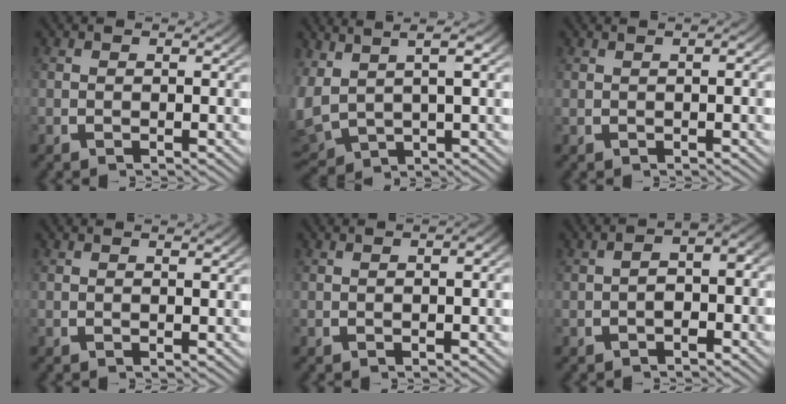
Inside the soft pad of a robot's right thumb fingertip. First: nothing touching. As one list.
[{"total": 9.0, "force": [1.4, 6.3, 6.3], "torque": [-0.152, -0.027, 0.046]}, {"total": 1.5, "force": [0.4, 0.4, 1.3], "torque": [-0.015, 0.004, 0.009]}, {"total": 0.6, "force": [0.4, -0.1, 0.5], "torque": [-0.006, 0.000, 0.009]}, {"total": 1.3, "force": [-0.2, 0.4, 1.3], "torque": [-0.017, 0.002, -0.001]}, {"total": 3.7, "force": [-0.2, 2.1, 3.0], "torque": [-0.035, 0.003, -0.001]}]